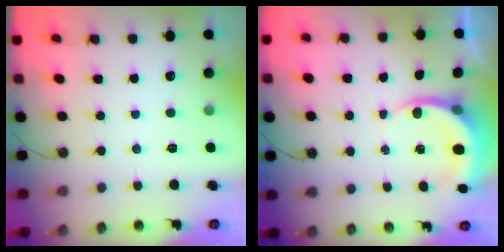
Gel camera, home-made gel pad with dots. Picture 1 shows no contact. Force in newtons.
{"total": 4.7, "press": 4.7, "slide": 0.3}